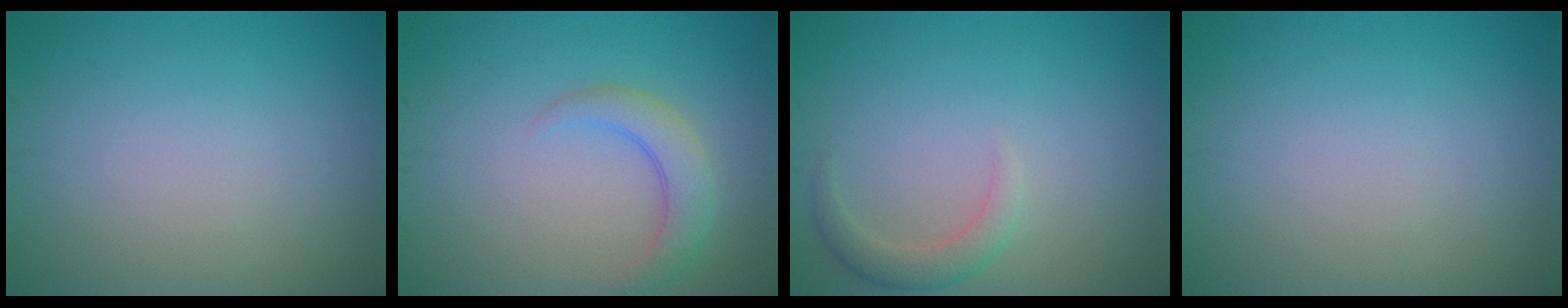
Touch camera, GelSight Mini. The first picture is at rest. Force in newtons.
{"total": 3.0, "press": 3.0, "slide": 0.3}
{"total": 2.1, "press": 2.1, "slide": 0.2}
{"total": 0.0}